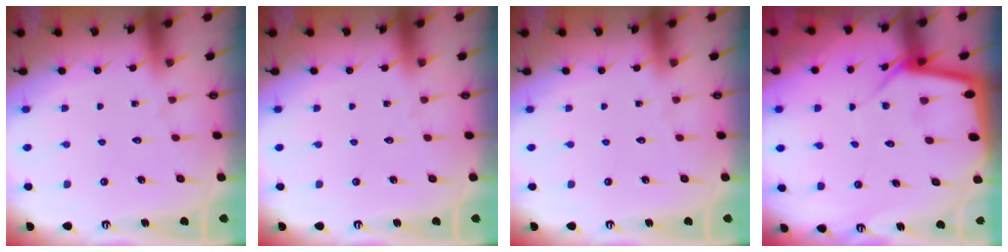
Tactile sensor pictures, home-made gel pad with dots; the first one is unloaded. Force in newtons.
{"total": 0.0}
{"total": 0.0}
{"total": 7.4, "press": 7.4, "slide": 0.7}